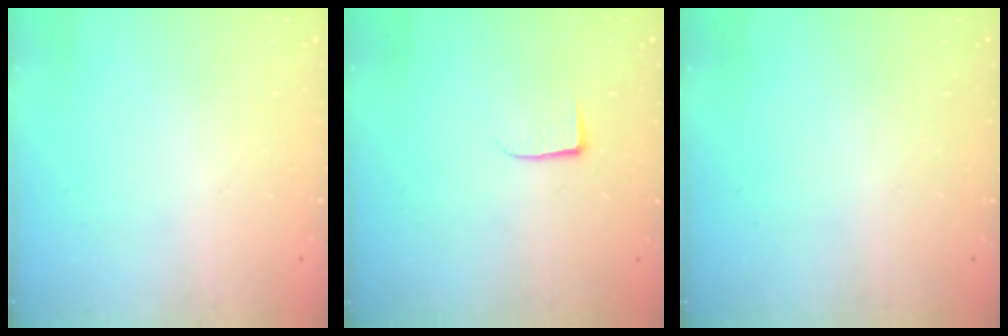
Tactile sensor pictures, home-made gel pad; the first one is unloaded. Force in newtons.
{"total": 3.8, "press": 3.8, "slide": 0.5}
{"total": 0.0}